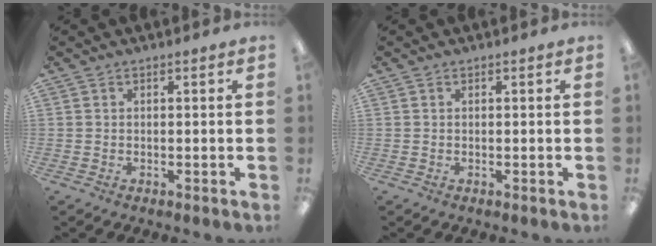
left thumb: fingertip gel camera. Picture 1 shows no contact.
{"total": 0.0}